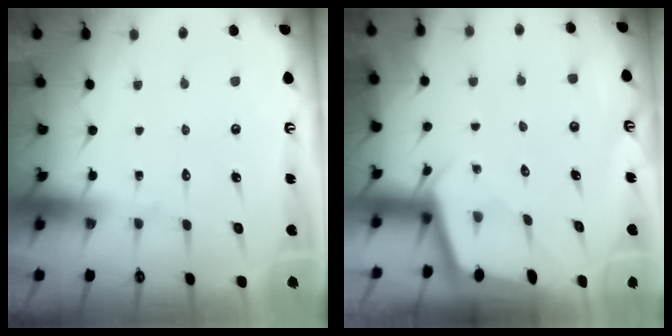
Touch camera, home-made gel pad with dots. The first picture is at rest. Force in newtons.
{"total": 1.7, "press": 1.7, "slide": 0.1}